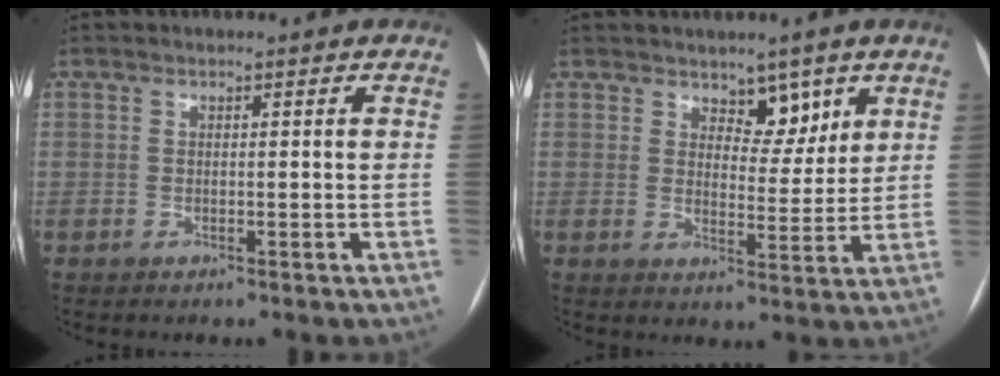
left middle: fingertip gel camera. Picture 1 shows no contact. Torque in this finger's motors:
{"motor_torque": [0.36, -0.29, 0.07, 0.04]}